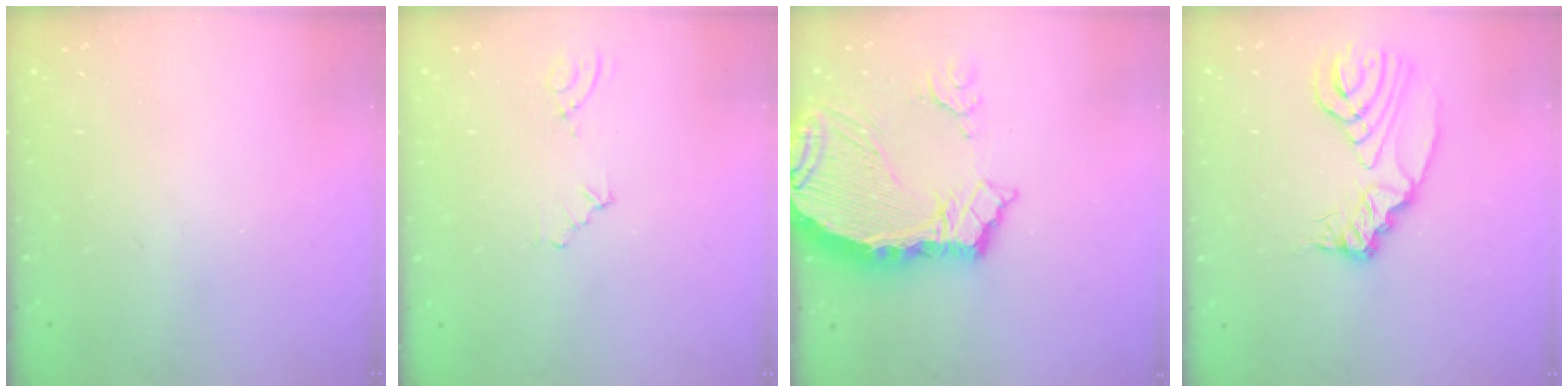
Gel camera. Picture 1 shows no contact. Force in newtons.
{"total": 5.1, "press": 4.4, "slide": 2.7}
{"total": 11.6, "press": 11.5, "slide": 1.5}
{"total": 10.4, "press": 10.4, "slide": 1.2}